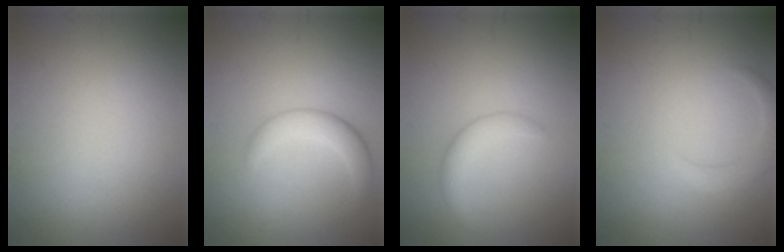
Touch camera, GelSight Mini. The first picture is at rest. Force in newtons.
{"total": 2.6, "press": 2.6, "slide": 0.1}
{"total": 2.4, "press": 2.4, "slide": 0.0}
{"total": 2.2, "press": 2.2, "slide": 0.2}